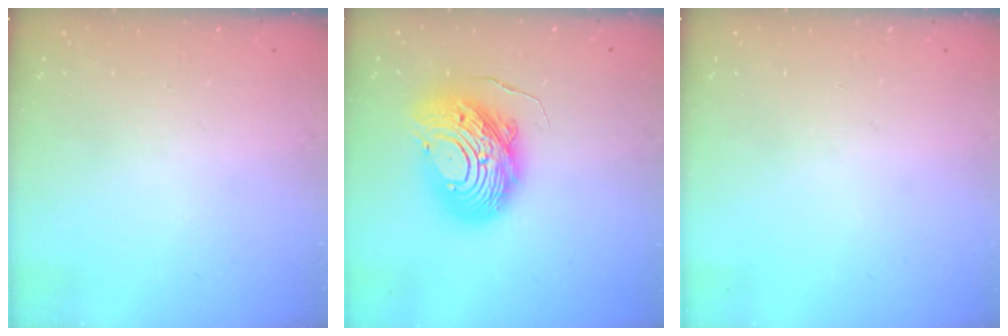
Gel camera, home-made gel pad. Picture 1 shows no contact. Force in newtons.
{"total": 15.4, "press": 15.3, "slide": 1.4}
{"total": 0.0}